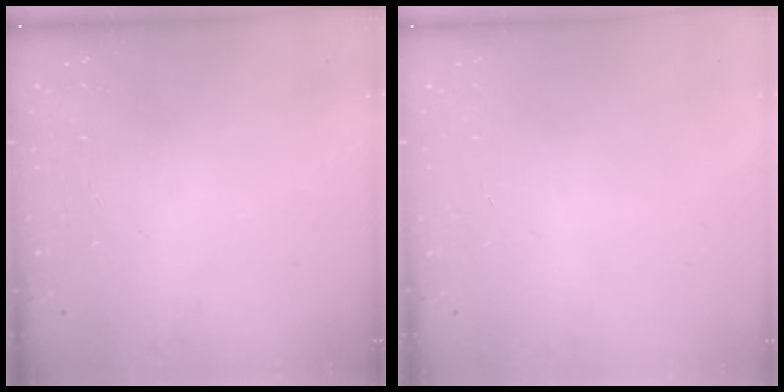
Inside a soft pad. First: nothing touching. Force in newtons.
{"total": 0.0}